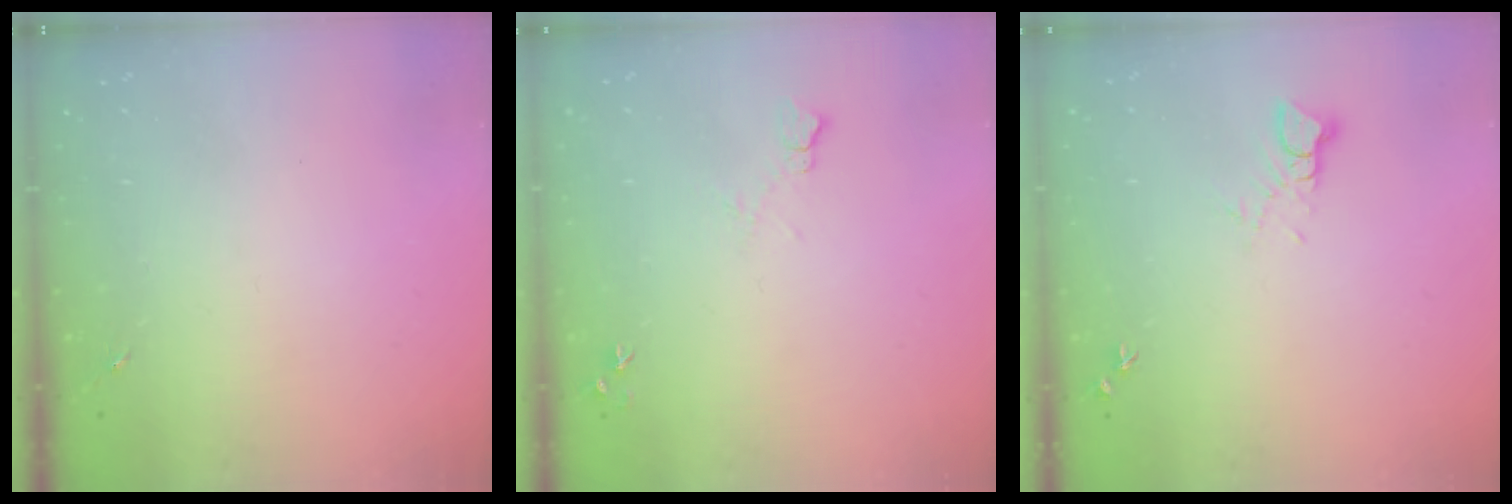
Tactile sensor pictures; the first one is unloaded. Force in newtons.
{"total": 6.9, "press": 6.8, "slide": 0.8}
{"total": 4.4, "press": 4.4, "slide": 0.3}